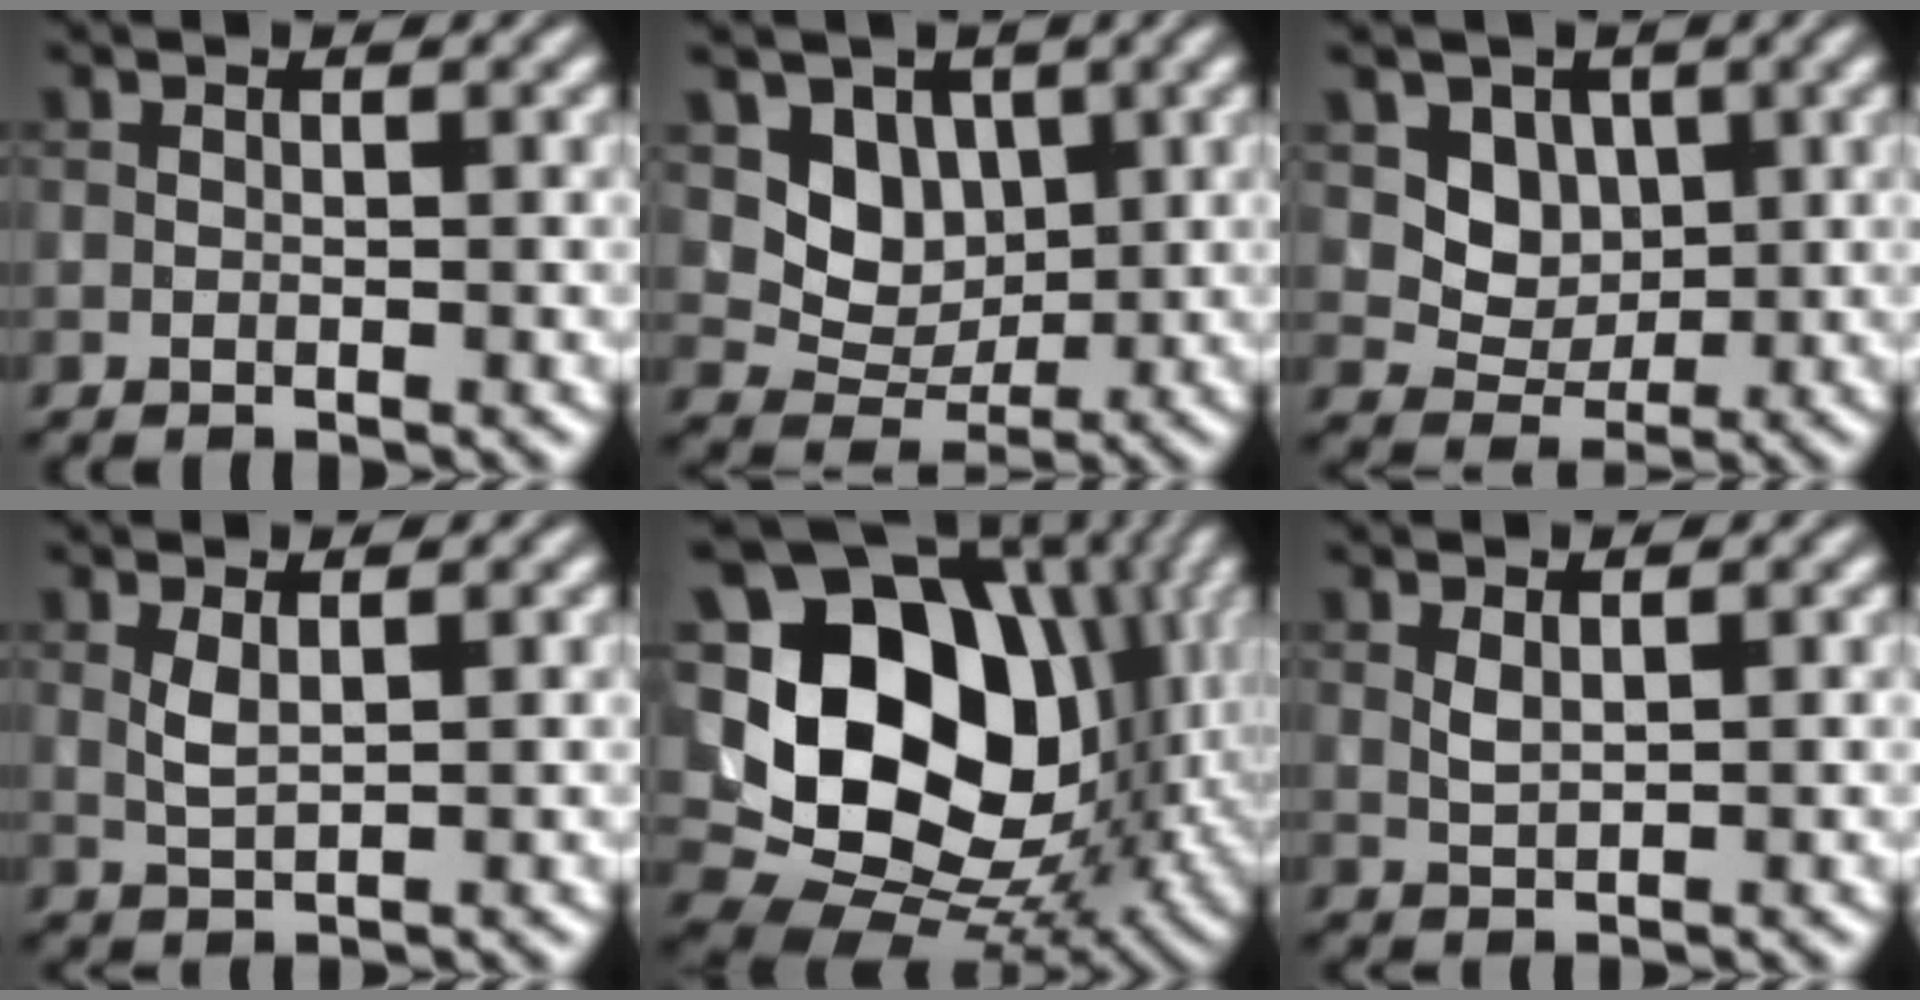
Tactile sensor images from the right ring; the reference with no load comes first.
{"total": 5.1, "force": [1.5, 4.1, 2.6], "torque": [-0.041, -0.010, 0.018]}
{"total": 4.3, "force": [1.4, 3.6, 2.0], "torque": [-0.042, -0.020, 0.029]}
{"total": 1.7, "force": [0.8, 0.6, 1.5], "torque": [-0.035, -0.002, 0.018]}
{"total": 20.9, "force": [3.1, 16.6, 12.2], "torque": [-0.251, 0.018, 0.069]}
{"total": 1.2, "force": [0.7, 0.5, 0.9], "torque": [-0.023, -0.001, 0.017]}